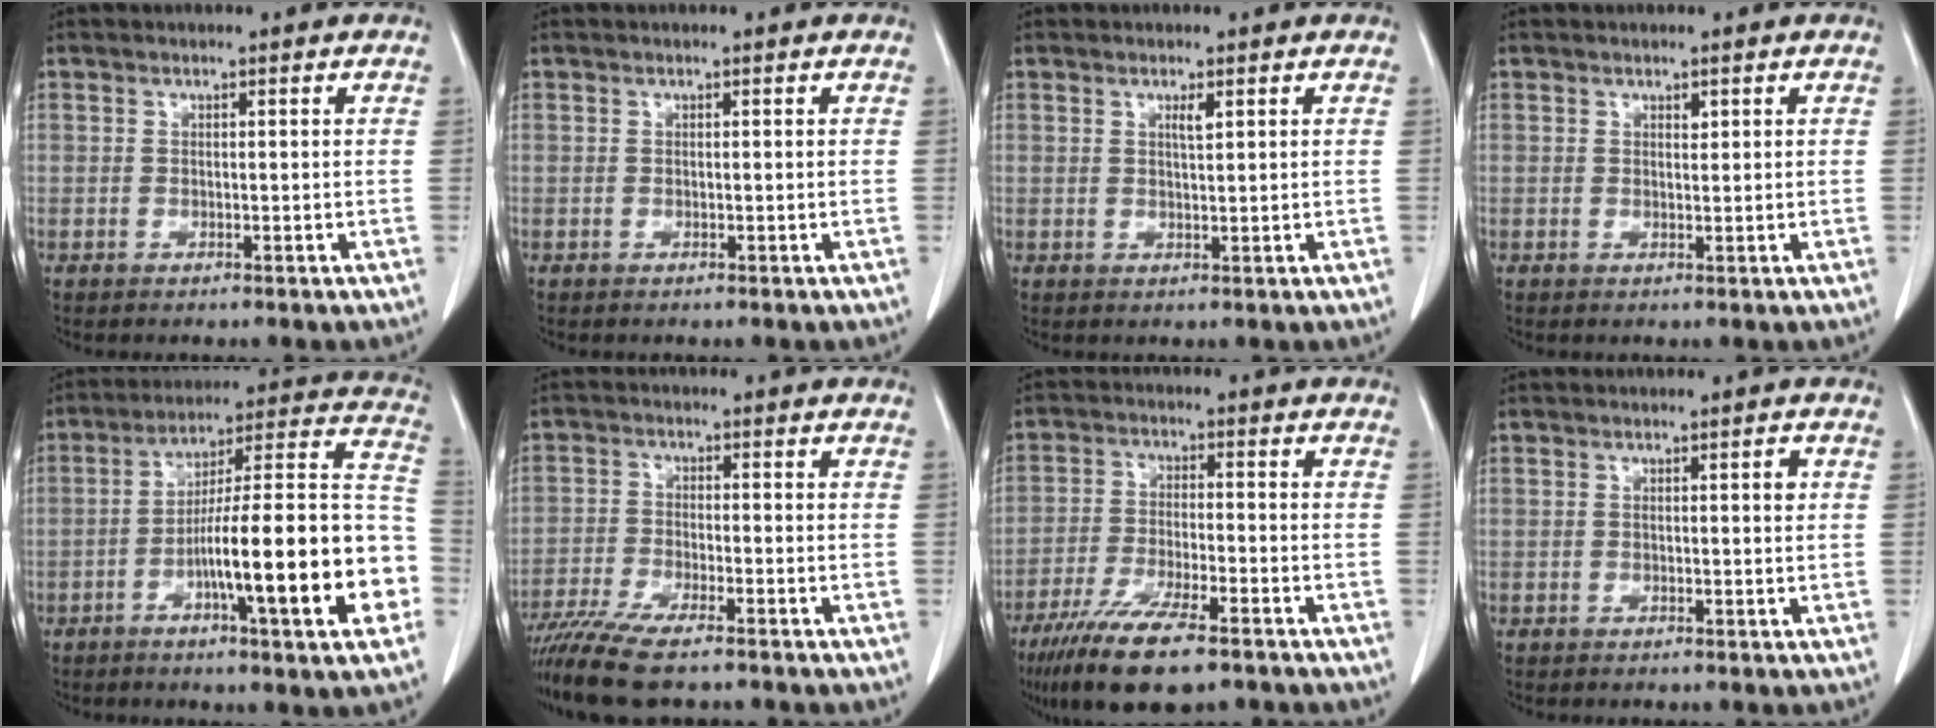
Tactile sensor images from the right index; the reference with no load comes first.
{"total": 0.0}
{"total": 1.5, "force": [0.7, 0.1, 1.3], "torque": [-0.024, -0.003, 0.012]}
{"total": 0.7, "force": [0.5, 0.3, 0.4], "torque": [-0.005, -0.005, 0.007]}
{"total": 22.7, "force": [-6.7, 1.8, 21.6], "torque": [-0.255, 0.016, -0.100]}
{"total": 11.9, "force": [-9.5, 1.6, 6.9], "torque": [-0.122, -0.025, -0.160]}
{"total": 12.4, "force": [-8.7, 2.2, 8.6], "torque": [-0.156, -0.031, -0.145]}
{"total": 1.4, "force": [0.3, 0.3, 1.3], "torque": [-0.019, 0.003, 0.005]}